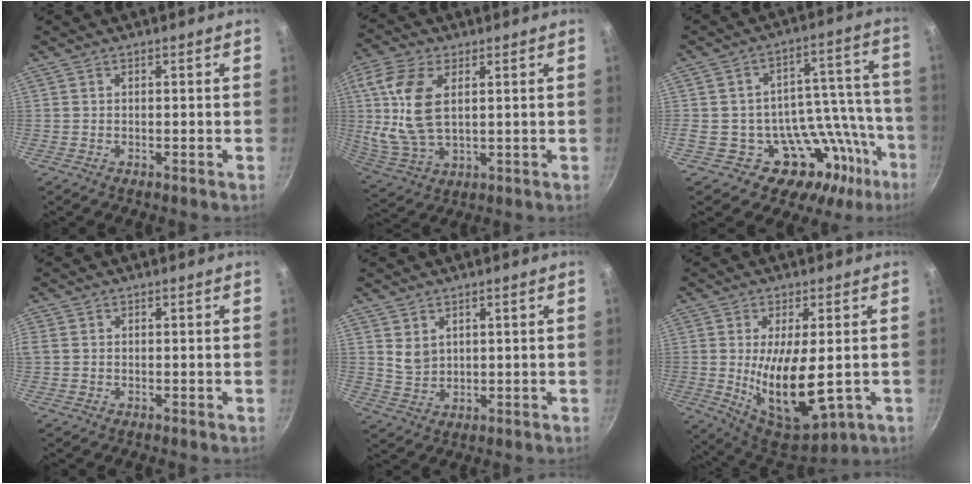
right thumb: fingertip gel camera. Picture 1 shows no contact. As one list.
[{"total": 13.7, "force": [2.9, 7.4, 11.2], "torque": [-0.227, -0.004, 0.062]}, {"total": 17.9, "force": [-10.0, 12.7, 7.7], "torque": [0.001, 0.084, -0.143]}, {"total": 1.6, "force": [0.1, 1.2, 1.0], "torque": [-0.023, 0.002, 0.002]}, {"total": 3.8, "force": [1.6, 2.9, 2.0], "torque": [-0.025, -0.011, 0.039]}, {"total": 15.6, "force": [-1.7, 6.5, 14.0], "torque": [-0.228, -0.013, -0.007]}]